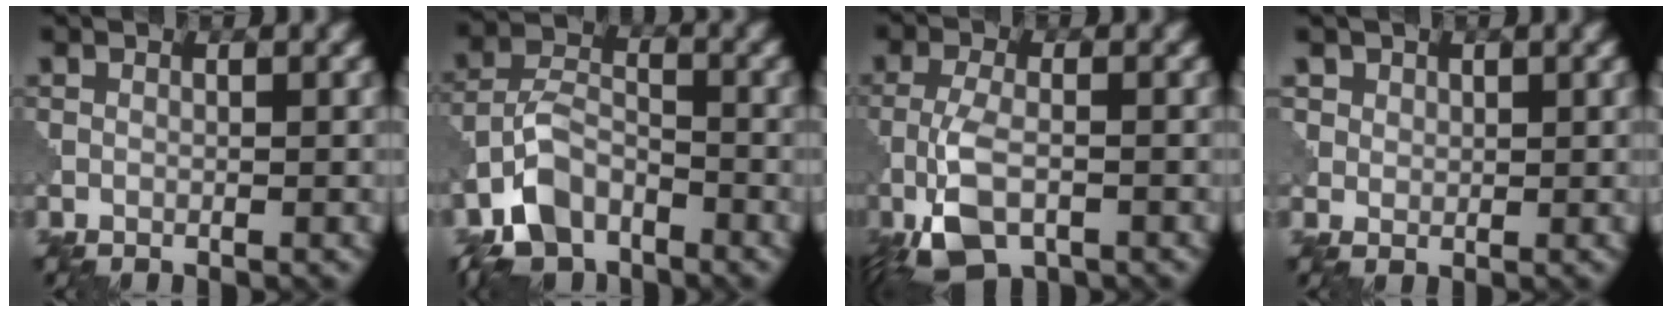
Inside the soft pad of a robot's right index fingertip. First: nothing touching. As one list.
[{"total": 7.0, "force": [-4.8, 3.7, 3.5], "torque": [-0.066, 0.004, -0.102]}, {"total": 5.9, "force": [-3.0, 2.4, 4.5], "torque": [-0.101, -0.004, -0.065]}, {"total": 2.8, "force": [1.5, 2.2, 0.9], "torque": [-0.031, -0.005, 0.039]}]